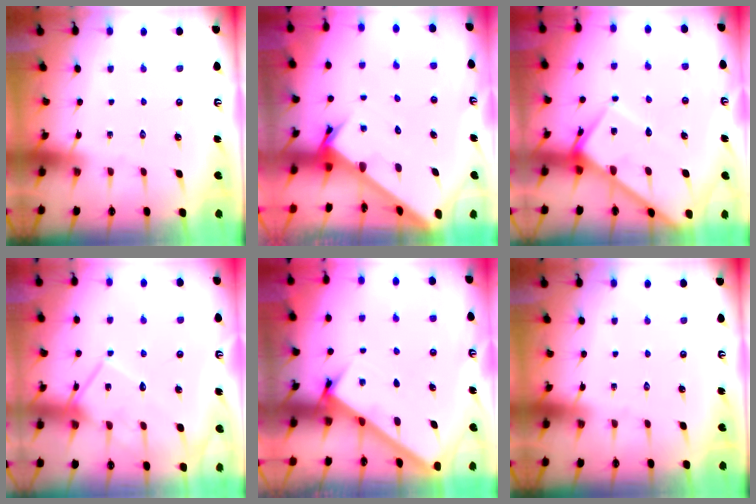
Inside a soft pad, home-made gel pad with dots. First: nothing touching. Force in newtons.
{"total": 3.1, "press": 3.1, "slide": 0.3}
{"total": 10.7, "press": 10.7, "slide": 0.9}
{"total": 13.1, "press": 13.1, "slide": 1.1}
{"total": 2.9, "press": 2.8, "slide": 0.2}
{"total": 0.0}